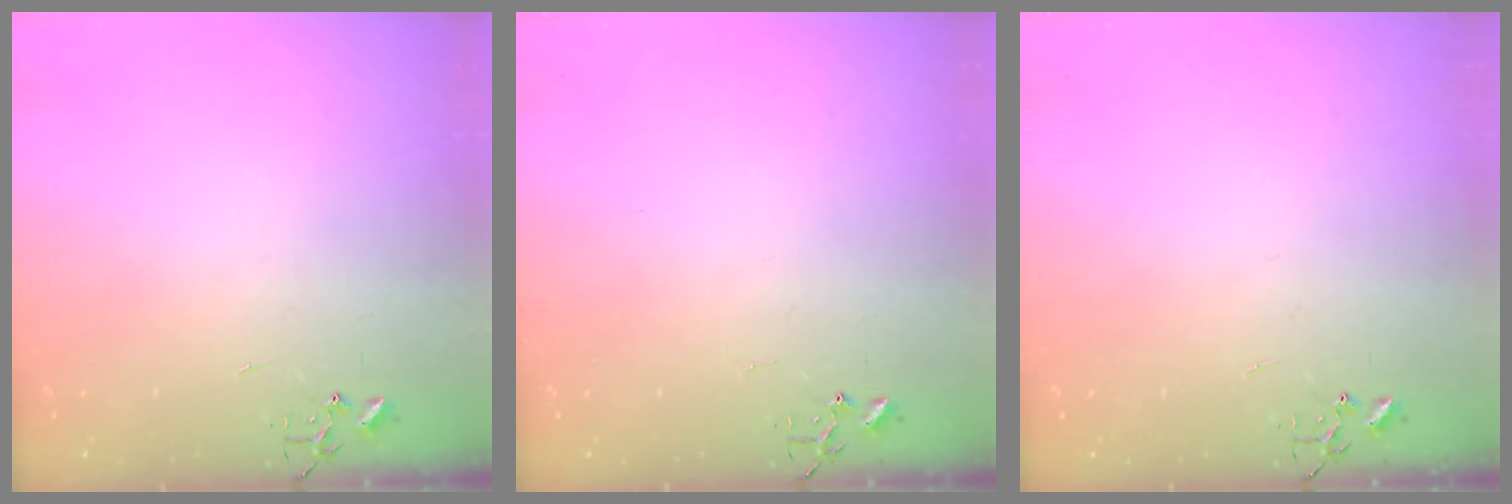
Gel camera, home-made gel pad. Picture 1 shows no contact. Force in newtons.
{"total": 0.0}
{"total": 0.0}